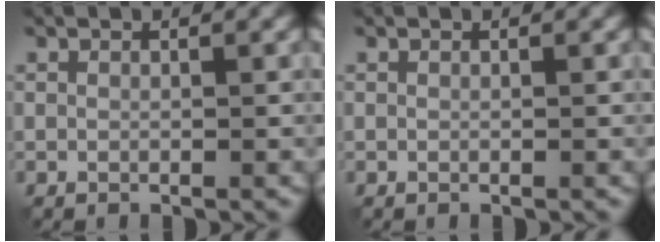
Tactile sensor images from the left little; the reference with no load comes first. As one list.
[{"total": 0.0}]